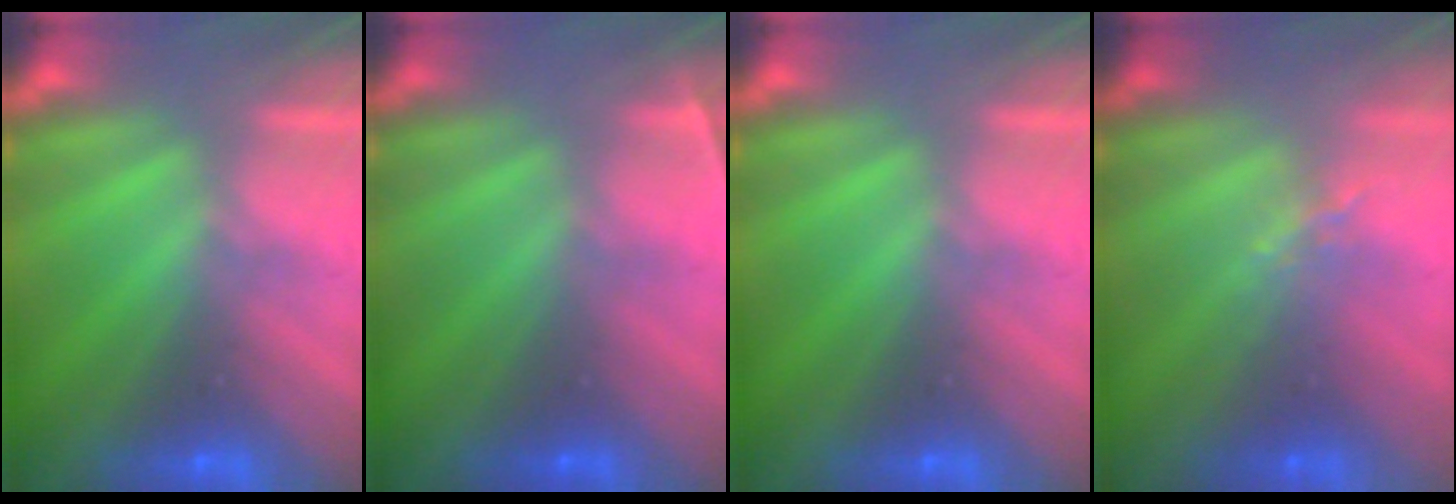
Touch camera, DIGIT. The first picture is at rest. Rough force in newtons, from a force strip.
{"total": 2.3}
{"total": 0.0}
{"total": 1.3}